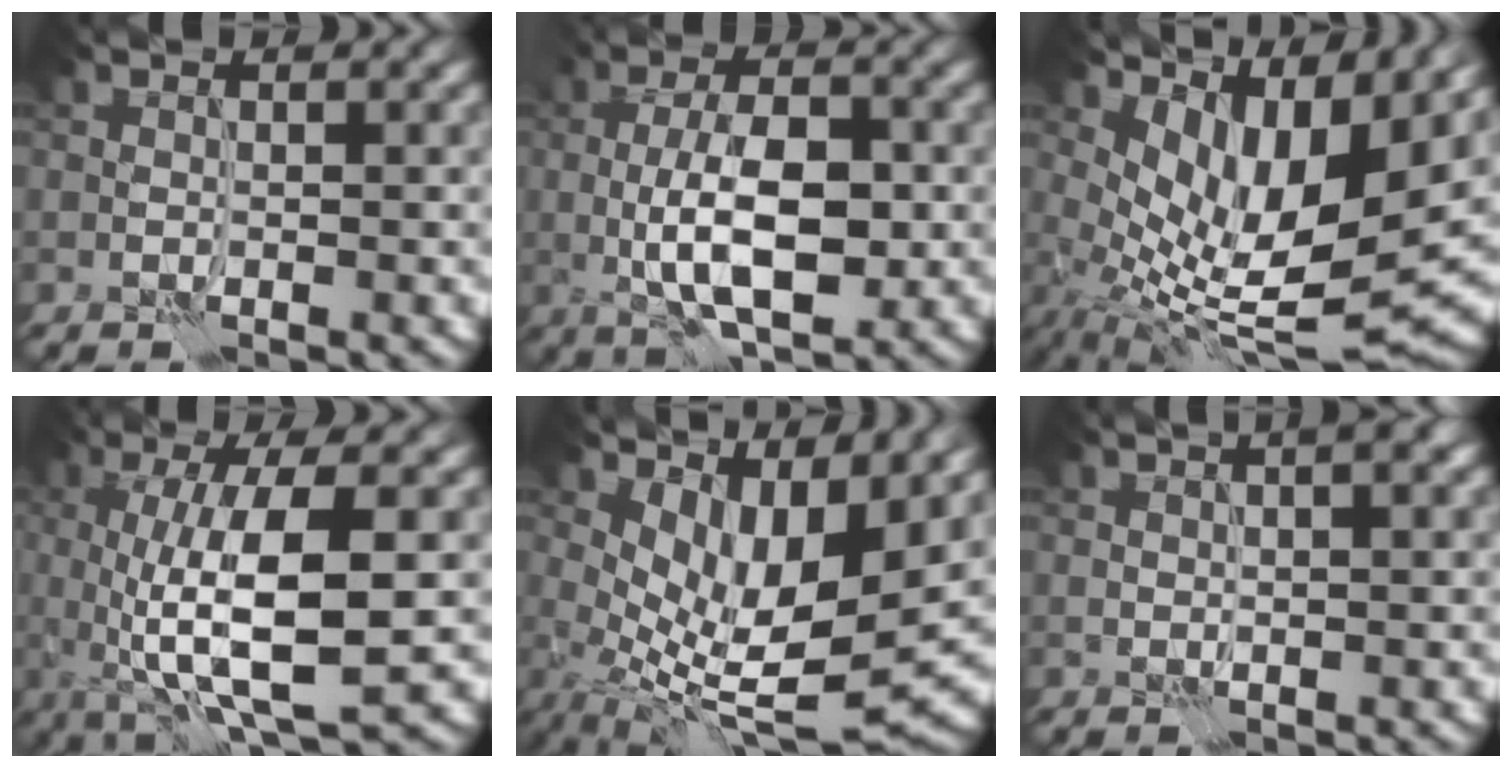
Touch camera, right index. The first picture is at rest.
{"total": 7.5, "force": [-1.0, 3.1, 6.7], "torque": [-0.120, 0.001, -0.019]}
{"total": 11.4, "force": [2.5, 5.3, 9.8], "torque": [-0.173, -0.014, 0.054]}
{"total": 9.9, "force": [-0.6, 2.9, 9.4], "torque": [-0.158, -0.006, -0.007]}
{"total": 10.2, "force": [2.0, 4.2, 9.1], "torque": [-0.166, -0.014, 0.044]}
{"total": 2.8, "force": [1.2, 1.0, 2.4], "torque": [-0.025, 0.004, 0.014]}